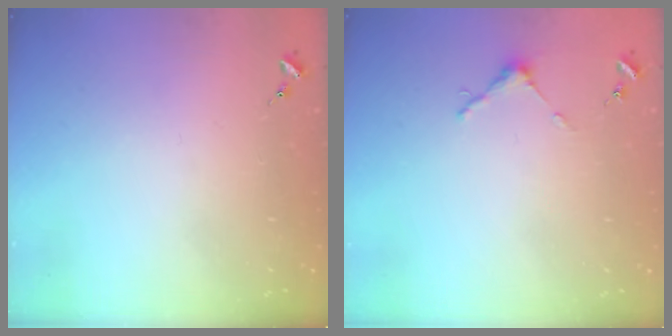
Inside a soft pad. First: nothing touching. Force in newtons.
{"total": 3.7, "press": 3.7, "slide": 0.3}